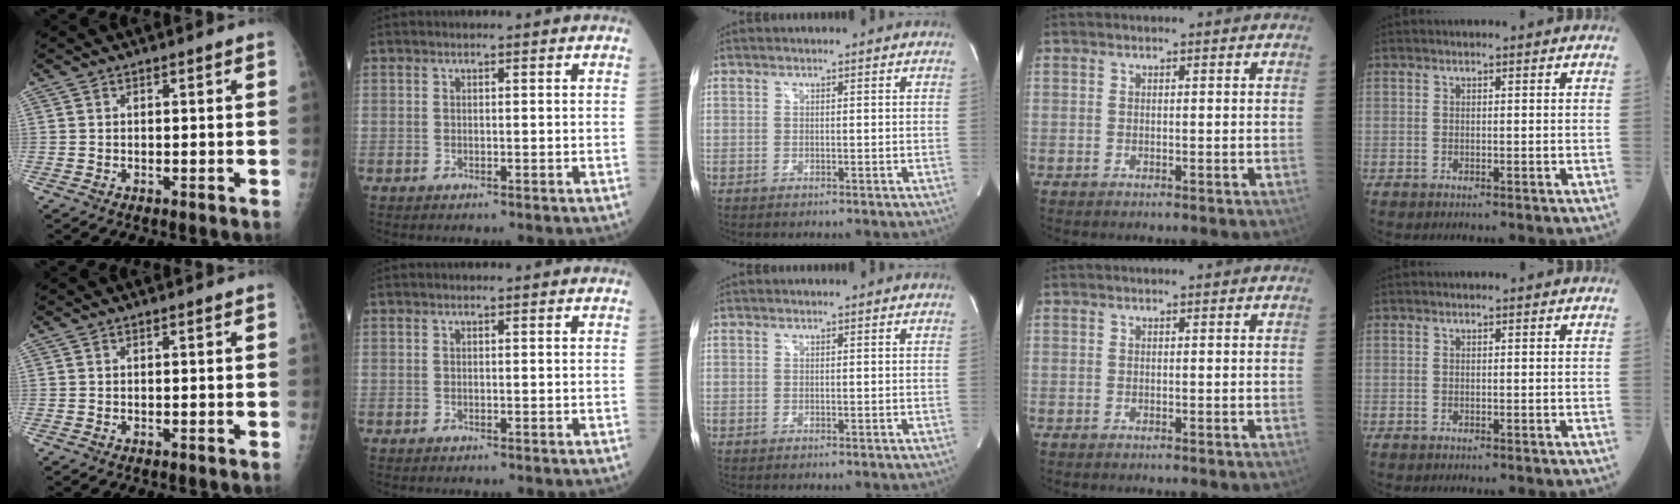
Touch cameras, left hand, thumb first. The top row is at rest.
{}